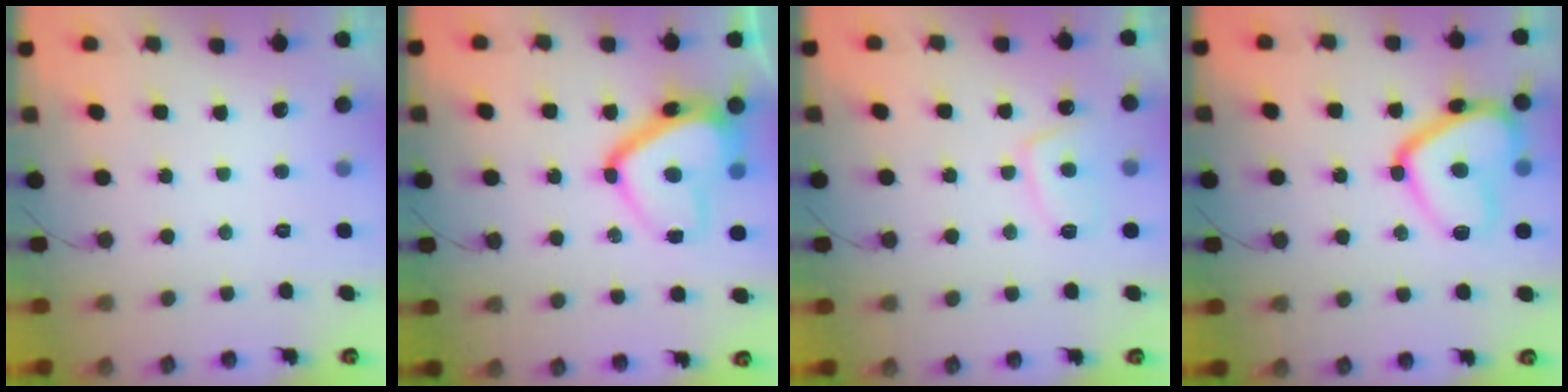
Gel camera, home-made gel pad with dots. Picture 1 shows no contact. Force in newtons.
{"total": 15.3, "press": 15.2, "slide": 1.8}
{"total": 6.7, "press": 6.6, "slide": 1.1}
{"total": 16.3, "press": 16.2, "slide": 1.3}